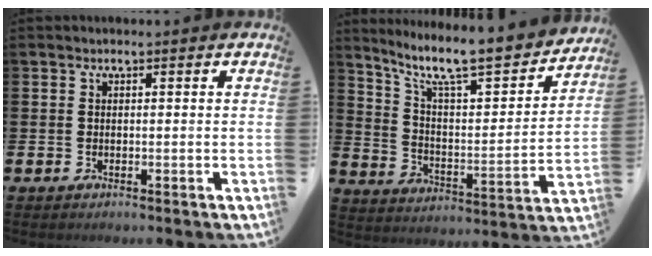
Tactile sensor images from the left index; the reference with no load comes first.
{"total": 10.5, "force": [9.2, 1.8, 4.6], "torque": [-0.118, -0.068, 0.154]}